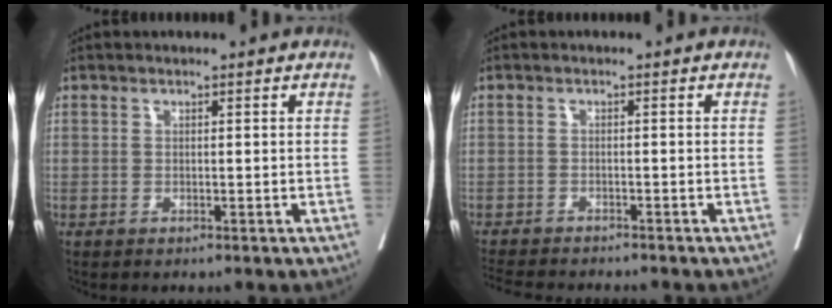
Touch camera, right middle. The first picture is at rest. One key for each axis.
{"total": 8.7, "fx": -8.0, "fy": 1.1, "fz": 3.2, "tx": -0.045, "ty": -0.012, "tz": -0.116}